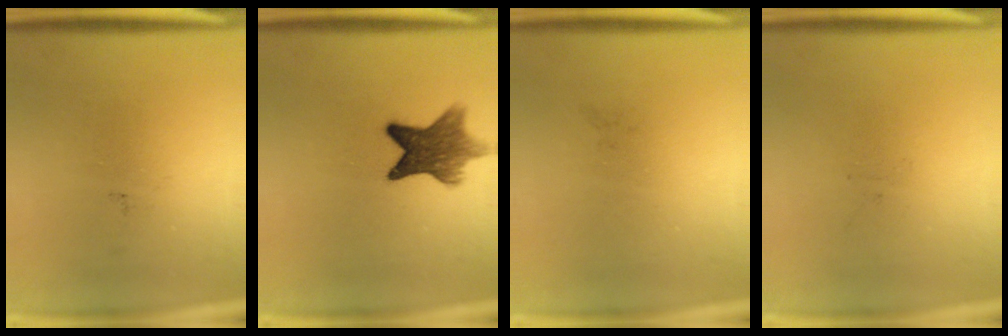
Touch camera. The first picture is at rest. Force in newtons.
{"total": 9.1}
{"total": 0.0}
{"total": 0.0}